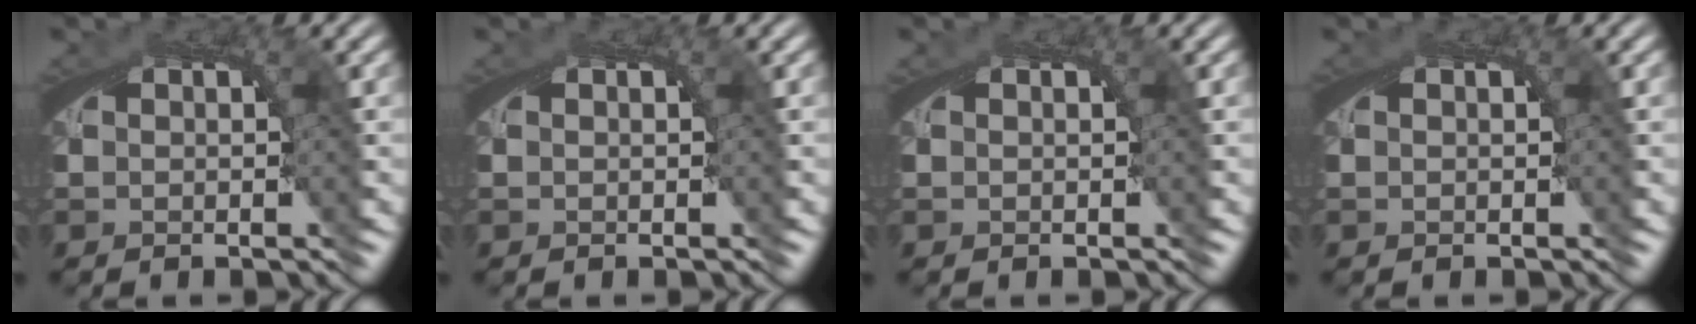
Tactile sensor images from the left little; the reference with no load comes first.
{"total": 0.0}
{"total": 0.0}
{"total": 0.0}